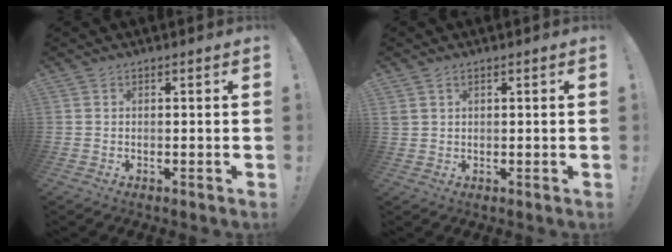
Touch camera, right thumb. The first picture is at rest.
{"total": 1.8, "force": [1.0, 1.3, 0.8], "torque": [-0.010, -0.001, 0.018]}